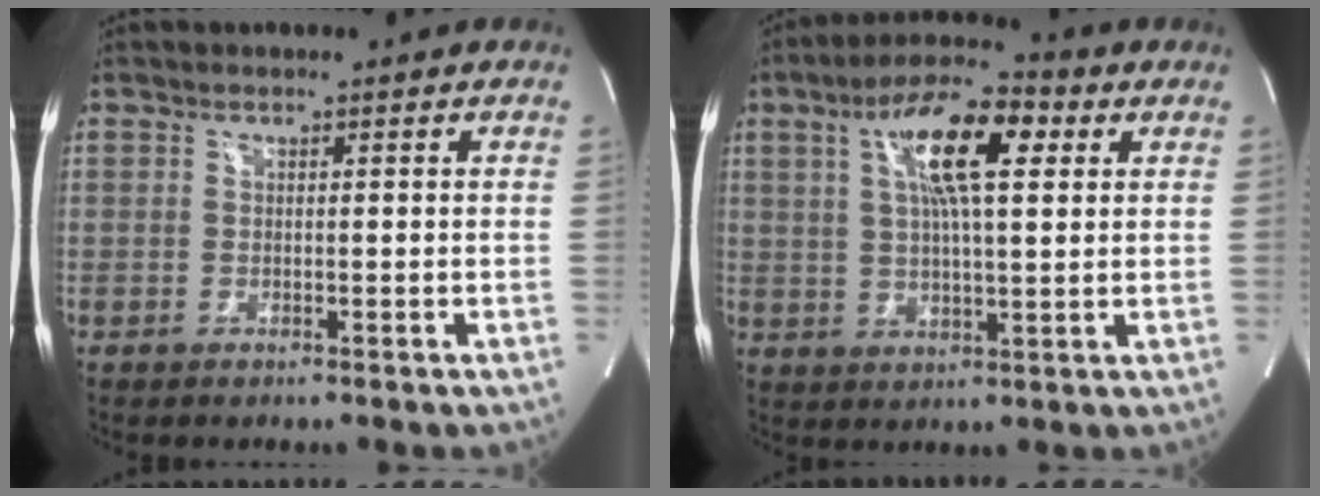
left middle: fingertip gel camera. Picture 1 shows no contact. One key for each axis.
{"total": 12.5, "fx": 4.3, "fy": 2.8, "fz": 11.4, "tx": -0.212, "ty": 0.022, "tz": 0.071}